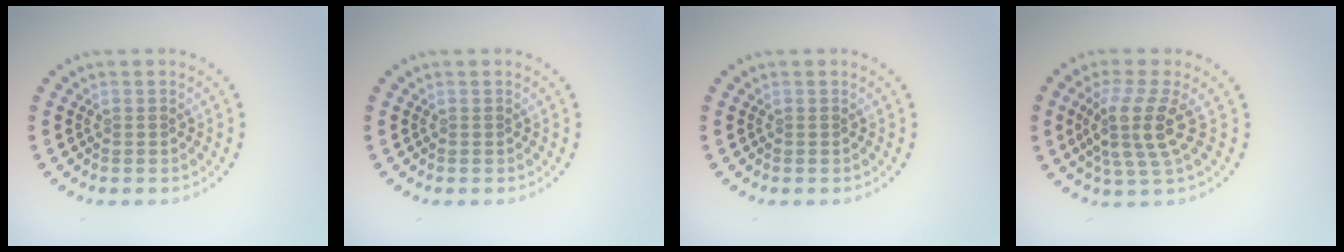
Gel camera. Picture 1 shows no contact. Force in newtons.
{"total": 0.0}
{"total": 0.0}
{"total": 4.1, "press": 3.2, "slide": 2.5}